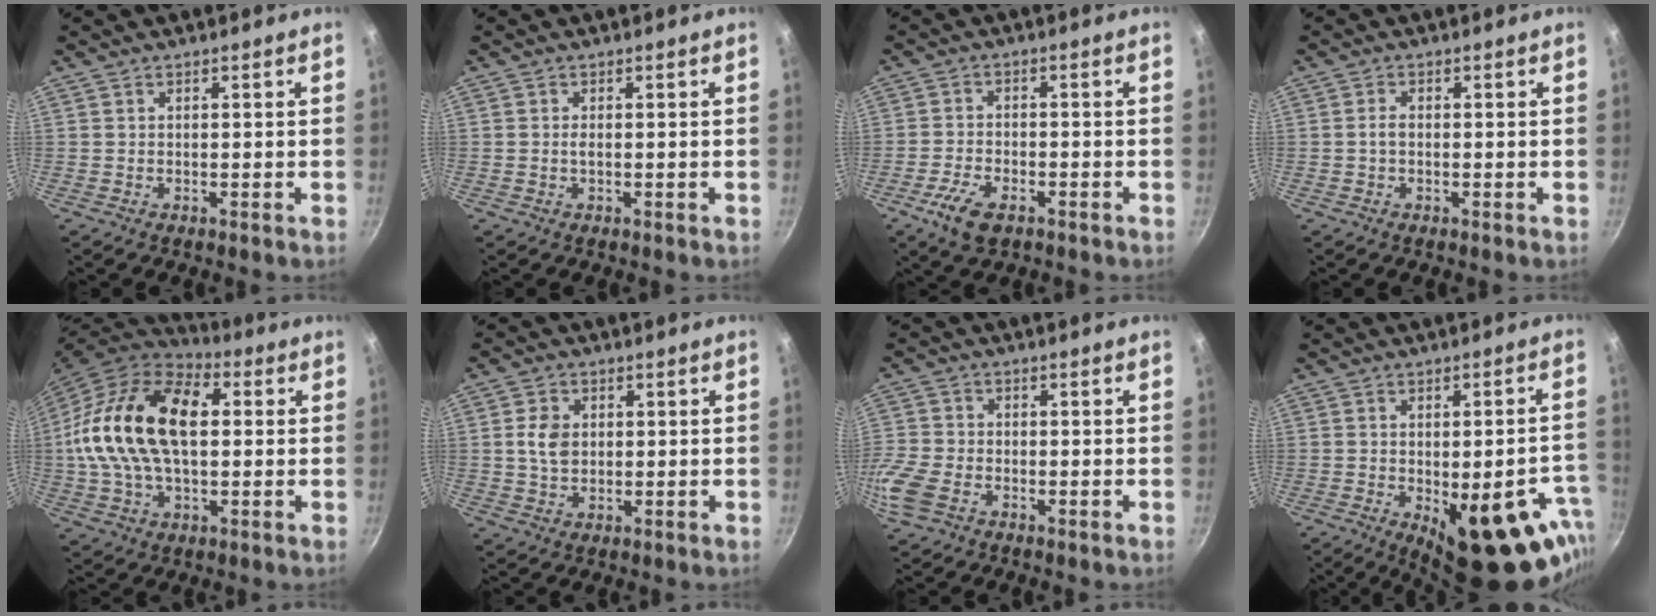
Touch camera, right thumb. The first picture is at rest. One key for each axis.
{"total": 0.7, "fx": 0.0, "fy": 0.4, "fz": 0.6, "tx": -0.013, "ty": 0.001, "tz": -0.001}
{"total": 6.8, "fx": -3.7, "fy": 3.3, "fz": 4.7, "tx": -0.097, "ty": 0.012, "tz": -0.071}
{"total": 1.5, "fx": -0.2, "fy": 0.9, "fz": 1.2, "tx": -0.021, "ty": 0.007, "tz": -0.006}
{"total": 23.4, "fx": 2.7, "fy": 13.9, "fz": 18.6, "tx": -0.341, "ty": 0.028, "tz": 0.031}
{"total": 5.2, "fx": 0.7, "fy": 4.0, "fz": 3.3, "tx": -0.049, "ty": 0.000, "tz": 0.011}
{"total": 9.9, "fx": -4.0, "fy": 6.9, "fz": 5.9, "tx": -0.148, "ty": 0.009, "tz": -0.094}
{"total": 22.5, "fx": -8.1, "fy": 9.9, "fz": 18.5, "tx": -0.168, "ty": 0.006, "tz": -0.090}